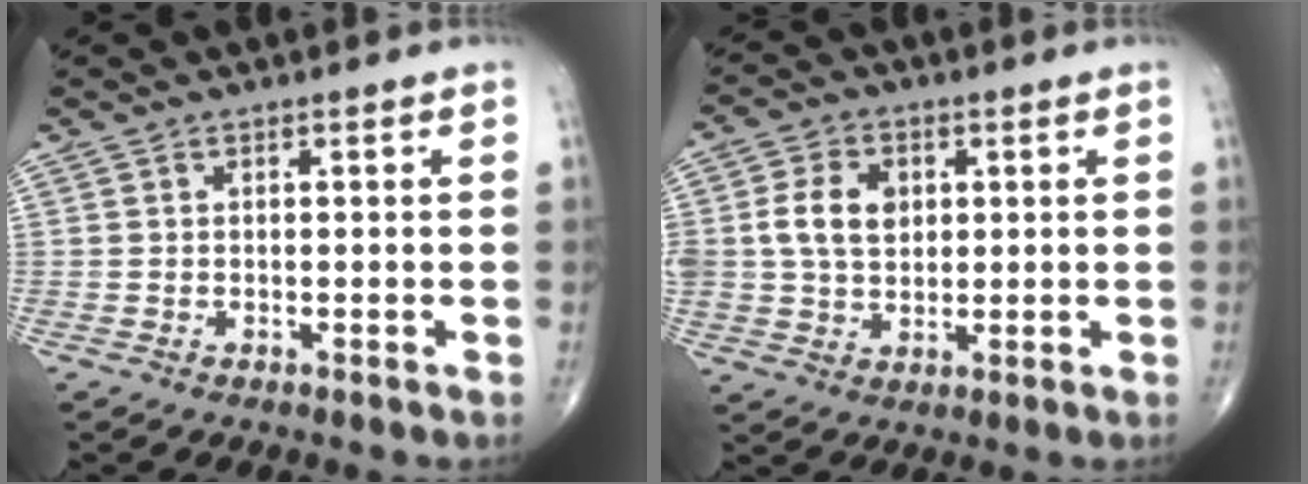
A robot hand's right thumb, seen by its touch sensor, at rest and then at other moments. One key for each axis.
{"total": 8.3, "fx": 1.5, "fy": 6.2, "fz": 5.4, "tx": -0.085, "ty": 0.001, "tz": 0.029}